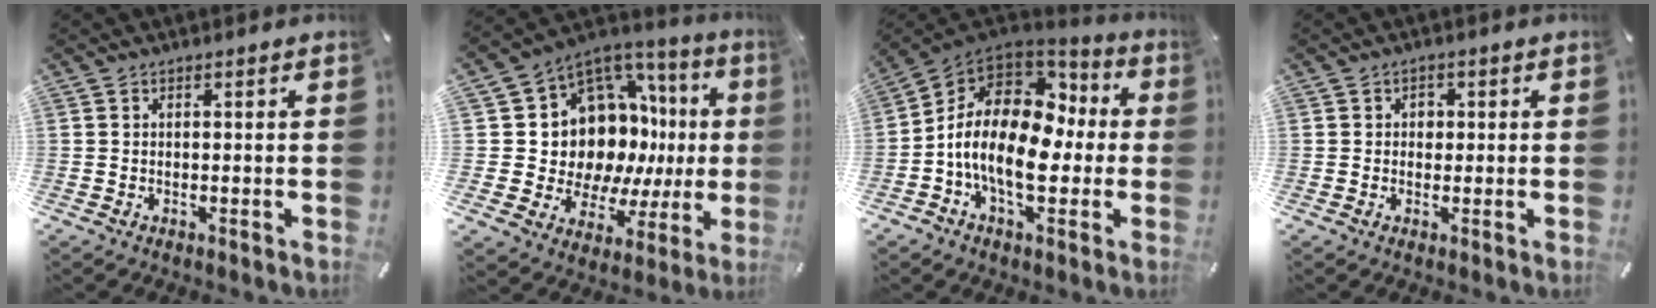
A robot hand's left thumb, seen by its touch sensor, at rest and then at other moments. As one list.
[{"total": 15.1, "force": [3.5, 12.1, 8.3], "torque": [-0.124, -0.070, 0.084]}, {"total": 16.7, "force": [-2.9, 10.5, 12.7], "torque": [-0.247, 0.006, -0.051]}, {"total": 2.0, "force": [0.0, 1.8, 0.9], "torque": [-0.004, 0.000, -0.008]}]